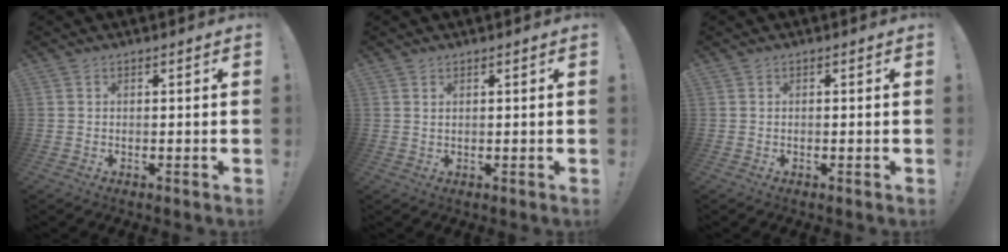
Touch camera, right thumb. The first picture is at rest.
{"total": 1.0, "force": [0.7, 0.3, 0.7], "torque": [-0.009, -0.002, 0.013]}
{"total": 0.0}